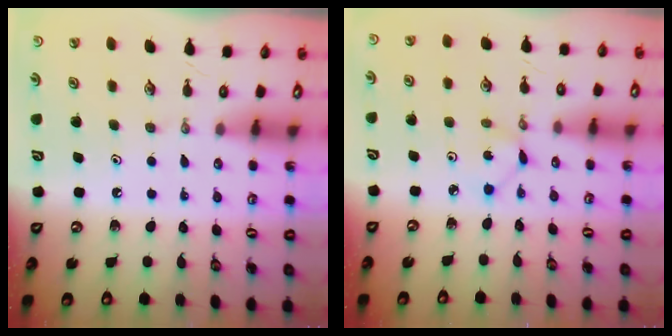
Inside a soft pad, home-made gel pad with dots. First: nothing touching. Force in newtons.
{"total": 1.3, "press": 1.3, "slide": 0.2}